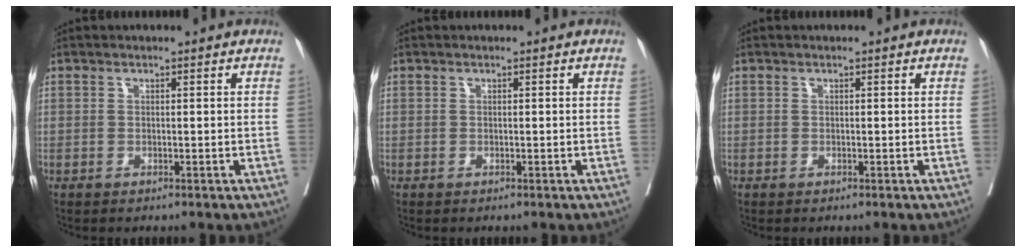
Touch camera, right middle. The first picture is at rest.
{"total": 0.0}
{"total": 0.0}